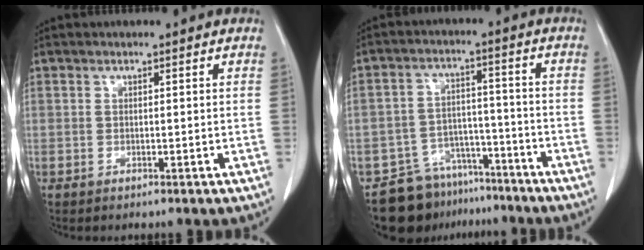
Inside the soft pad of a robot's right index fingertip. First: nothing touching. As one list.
[{"total": 10.4, "force": [-8.2, 6.1, 1.7], "torque": [-0.015, 0.037, -0.125]}]